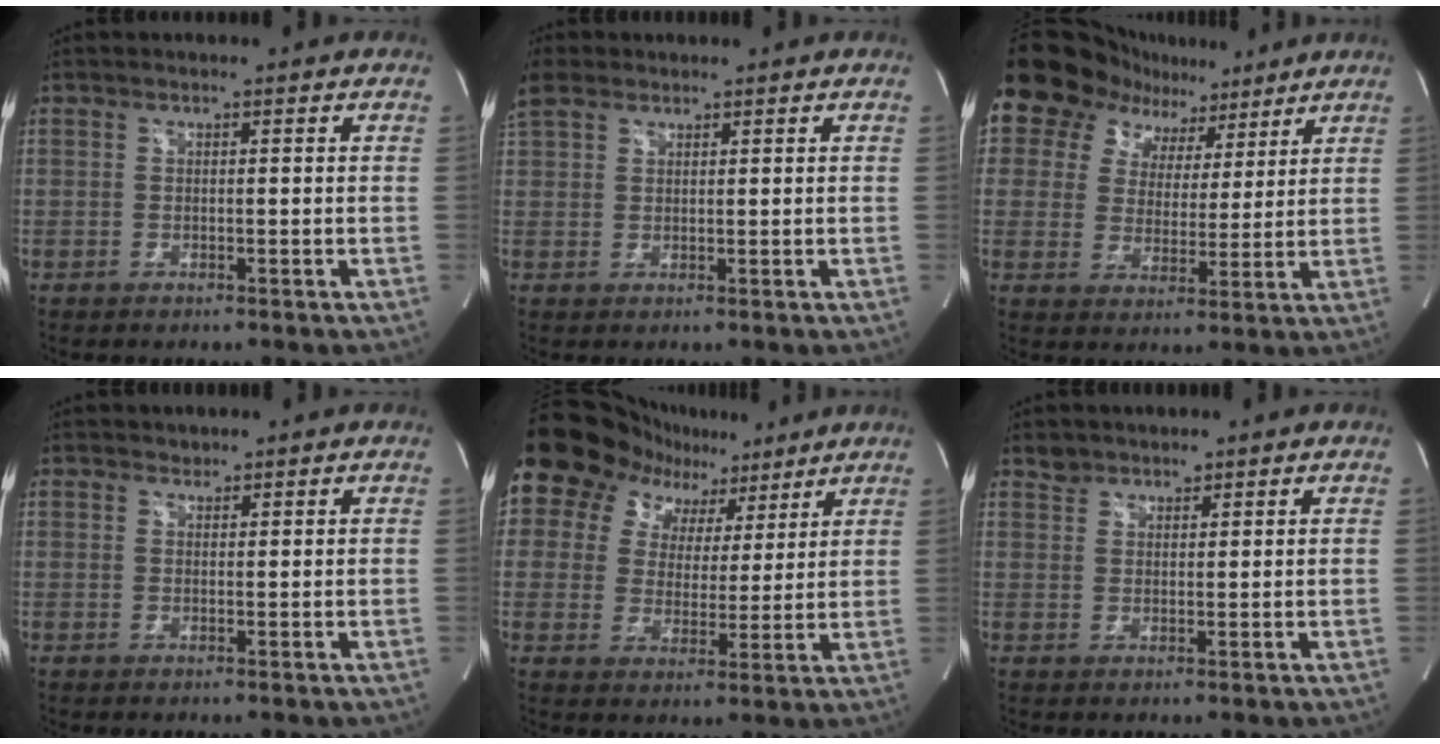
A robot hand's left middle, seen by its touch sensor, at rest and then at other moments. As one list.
[{"total": 4.5, "force": [3.3, 2.6, 1.8], "torque": [-0.054, 0.022, 0.075]}, {"total": 12.7, "force": [8.7, 8.6, 3.2], "torque": [-0.050, 0.039, 0.131]}, {"total": 1.1, "force": [1.0, 0.6, -0.1], "torque": [0.001, 0.002, 0.015]}, {"total": 13.7, "force": [9.3, 9.4, 3.3], "torque": [-0.058, 0.039, 0.133]}, {"total": 2.4, "force": [2.1, 1.2, -0.1], "torque": [0.005, 0.008, 0.033]}]